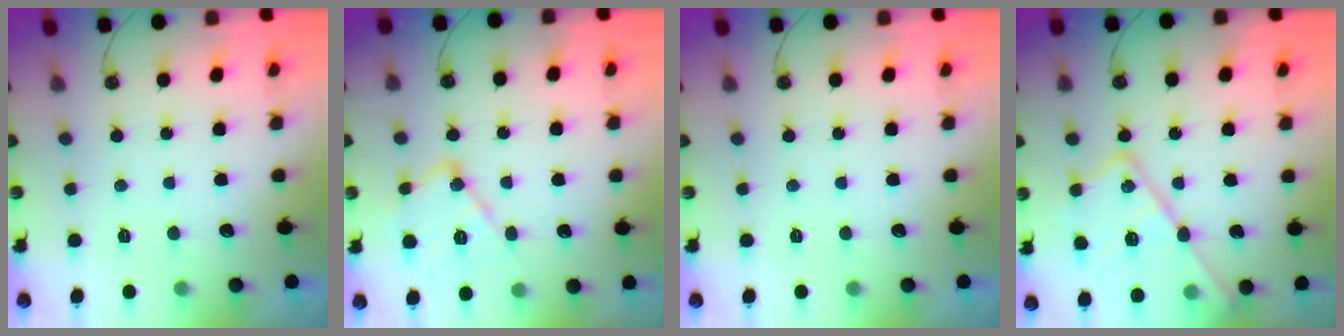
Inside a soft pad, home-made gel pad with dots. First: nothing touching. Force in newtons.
{"total": 13.0, "press": 12.9, "slide": 1.1}
{"total": 0.0}
{"total": 19.6, "press": 19.5, "slide": 1.7}